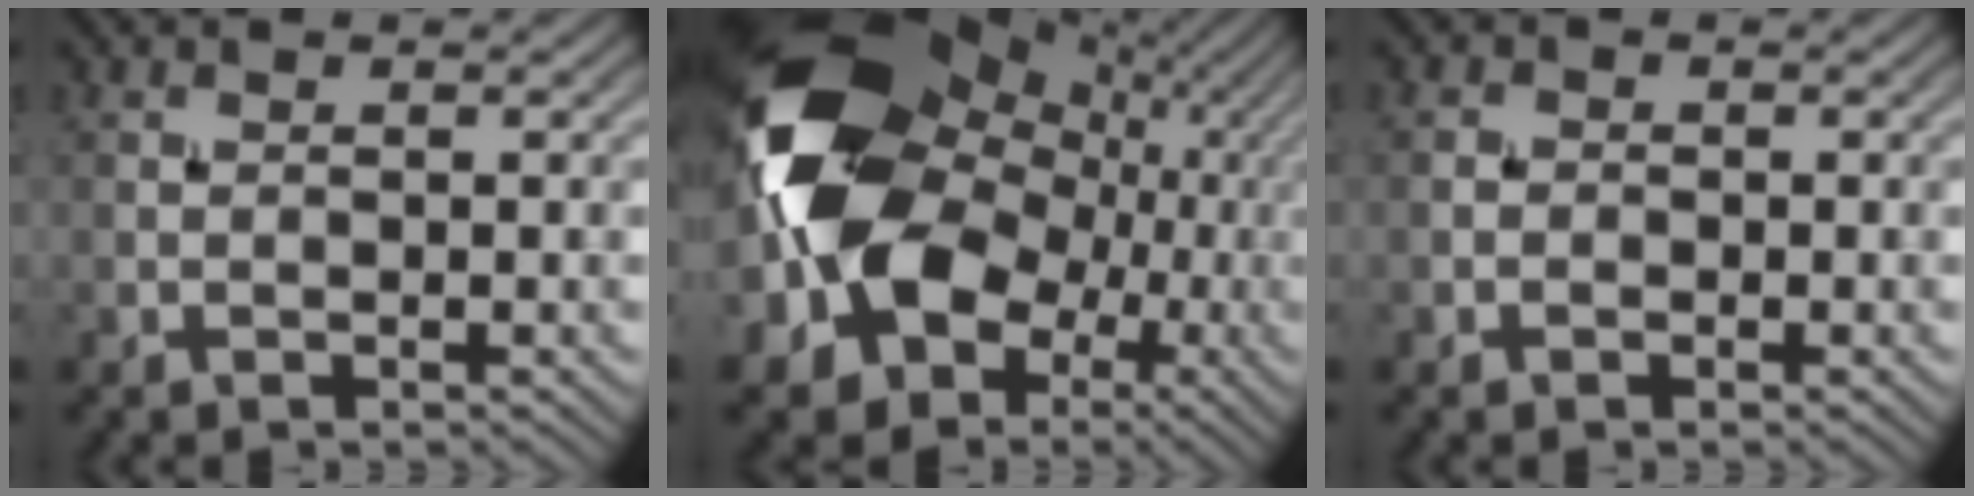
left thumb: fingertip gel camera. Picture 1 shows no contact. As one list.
[{"total": 18.1, "force": [0.0, 14.1, 11.3], "torque": [-0.246, -0.024, 0.005]}, {"total": 0.9, "force": [-0.4, 0.7, 0.3], "torque": [-0.004, 0.001, -0.011]}]